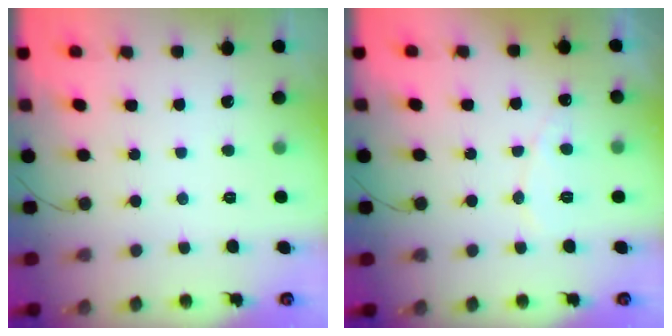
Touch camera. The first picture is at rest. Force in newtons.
{"total": 5.3, "press": 5.3, "slide": 0.1}